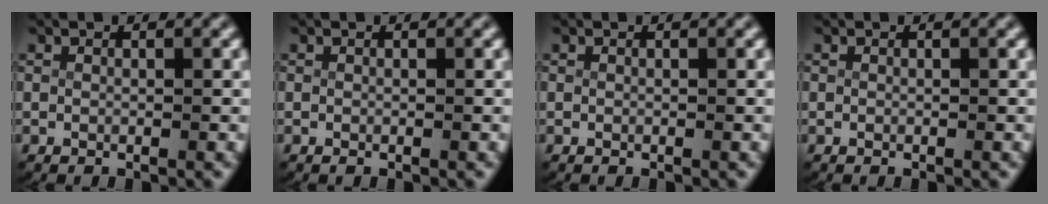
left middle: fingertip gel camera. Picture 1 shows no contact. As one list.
[{"total": 0.0}, {"total": 0.0}, {"total": 0.0}]